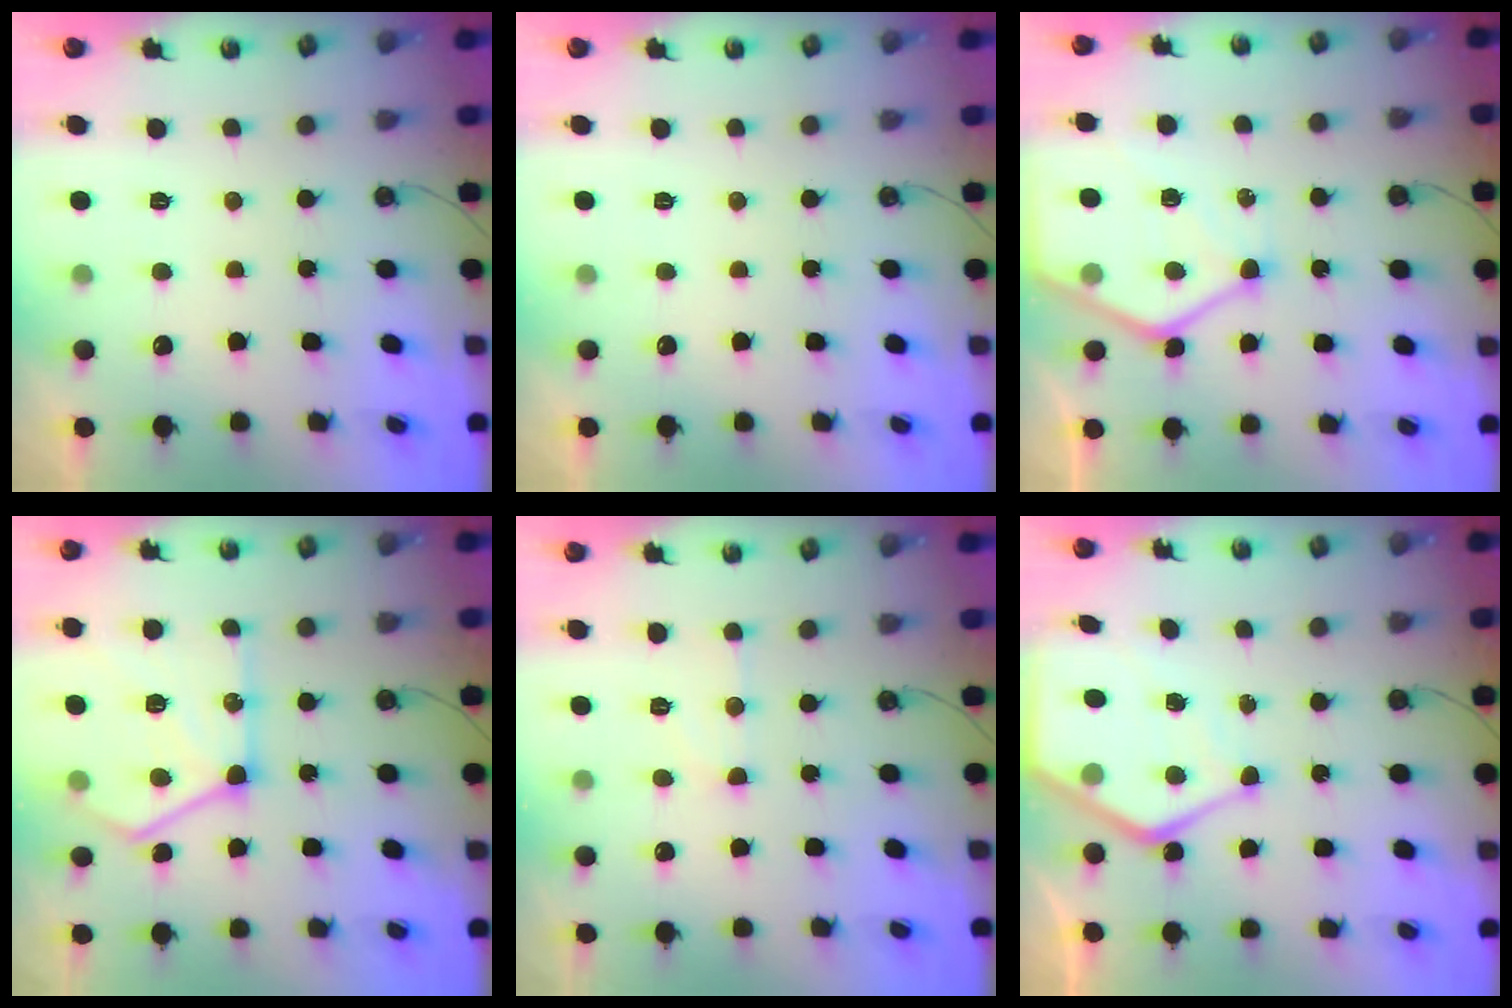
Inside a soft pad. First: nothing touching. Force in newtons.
{"total": 0.0}
{"total": 14.1, "press": 14.0, "slide": 1.5}
{"total": 21.9, "press": 21.8, "slide": 1.5}
{"total": 7.5, "press": 7.5, "slide": 0.6}
{"total": 9.7, "press": 9.7, "slide": 0.9}